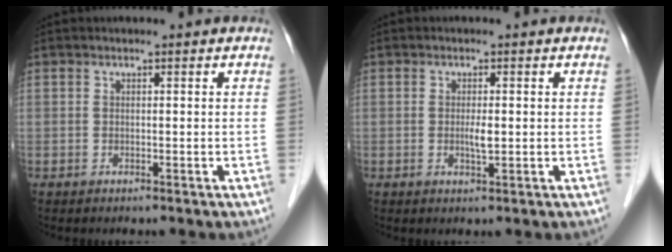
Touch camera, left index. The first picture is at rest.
{"total": 1.8, "force": [0.0, 0.3, 1.8], "torque": [-0.036, -0.002, 0.002]}